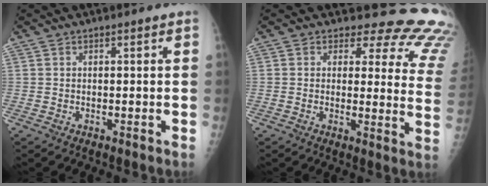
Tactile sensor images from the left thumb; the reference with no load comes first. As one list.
[{"total": 17.2, "force": [15.6, 6.2, 3.5], "torque": [0.011, -0.136, 0.138]}]